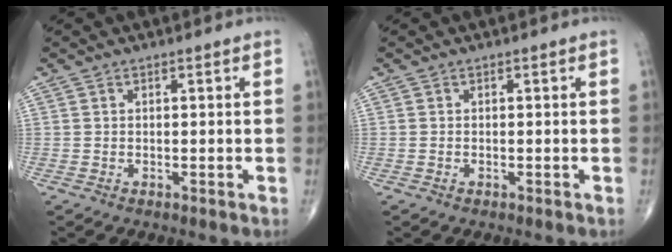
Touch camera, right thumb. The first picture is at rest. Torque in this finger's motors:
{"motor_torque": [1.30, 1.19, 0.00, -0.10, 0.01]}